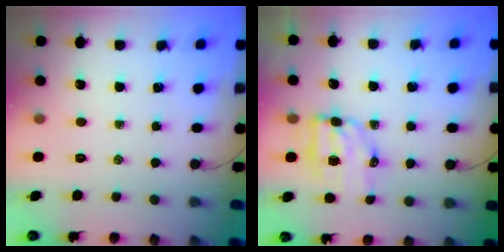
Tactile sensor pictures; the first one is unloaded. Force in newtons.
{"total": 7.0, "press": 7.0, "slide": 0.8}